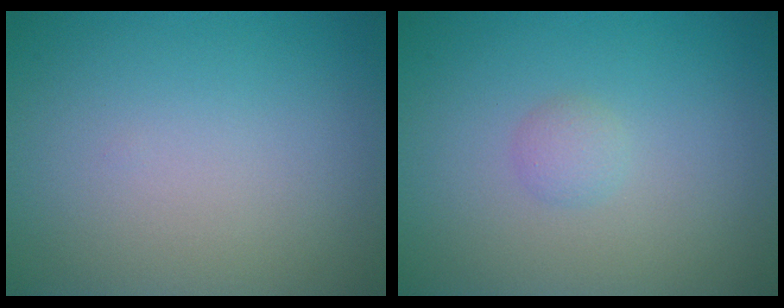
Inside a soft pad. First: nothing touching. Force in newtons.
{"total": 1.0, "press": 1.0, "slide": 0.0}